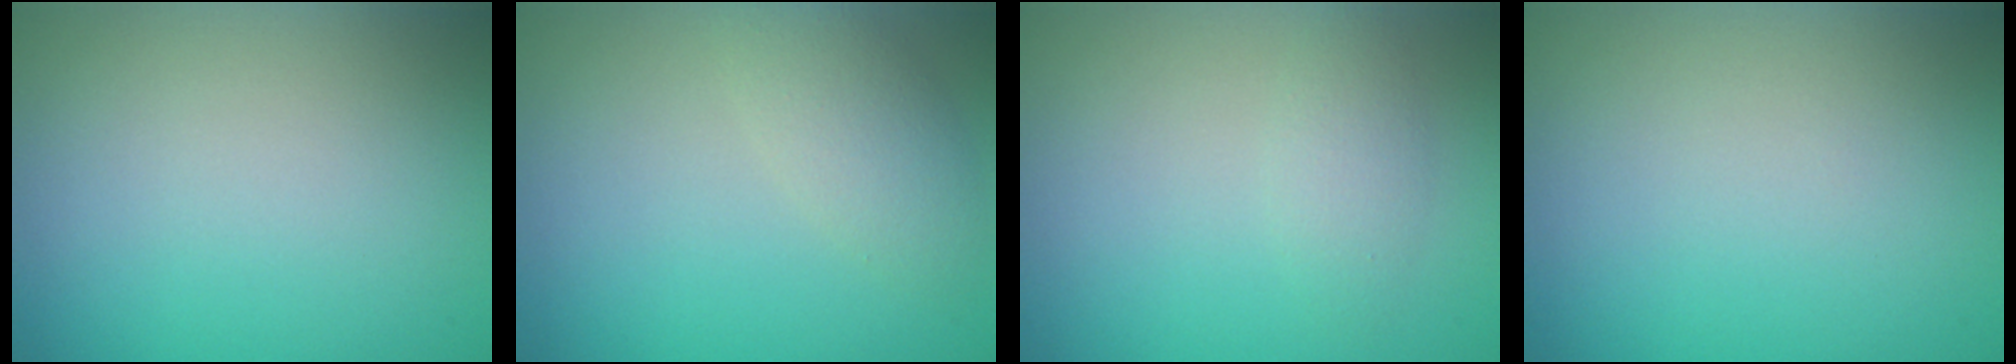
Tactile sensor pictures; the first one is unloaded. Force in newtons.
{"total": 2.6, "press": 2.6, "slide": 0.1}
{"total": 1.6, "press": 1.6, "slide": 0.0}
{"total": 0.0}